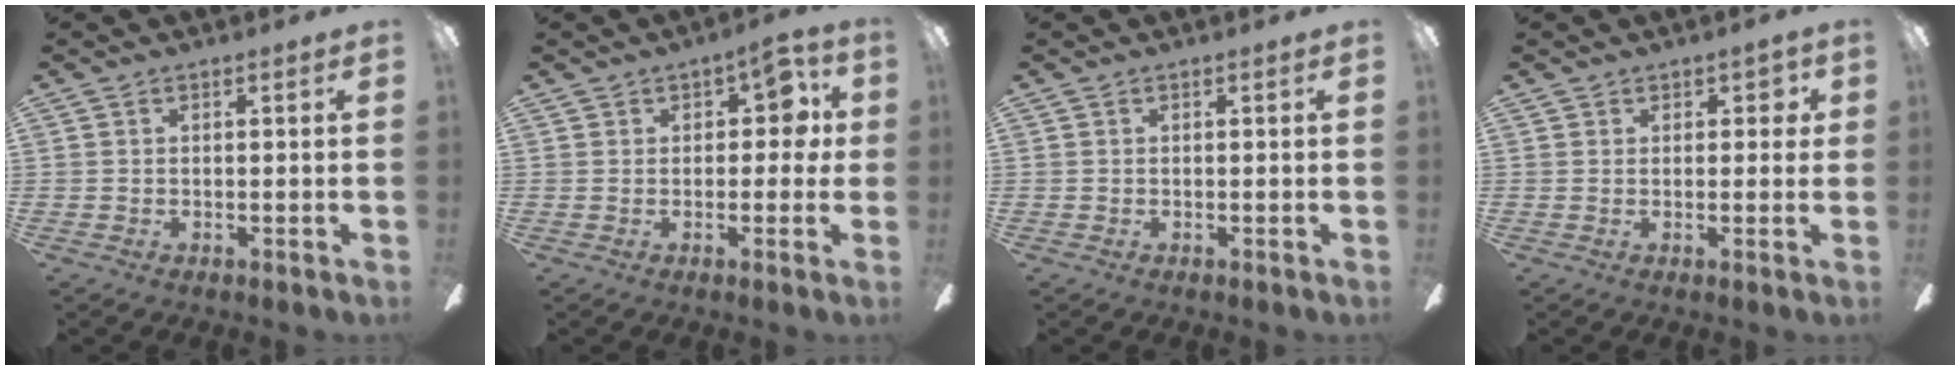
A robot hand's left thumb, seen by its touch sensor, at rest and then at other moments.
{"total": 6.7, "force": [2.5, 4.2, 4.7], "torque": [-0.053, -0.003, 0.040]}
{"total": 0.0}
{"total": 2.5, "force": [1.5, 1.7, 0.9], "torque": [-0.004, 0.002, 0.025]}